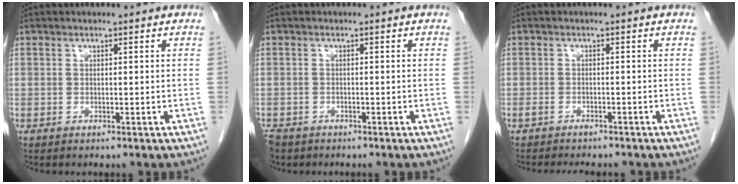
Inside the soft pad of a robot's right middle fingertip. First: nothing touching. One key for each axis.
{"total": 4.3, "fx": -3.3, "fy": 2.5, "fz": 1.2, "tx": -0.027, "ty": -0.005, "tz": -0.056}
{"total": 5.0, "fx": -4.5, "fy": 1.0, "fz": 1.9, "tx": -0.026, "ty": -0.003, "tz": -0.059}